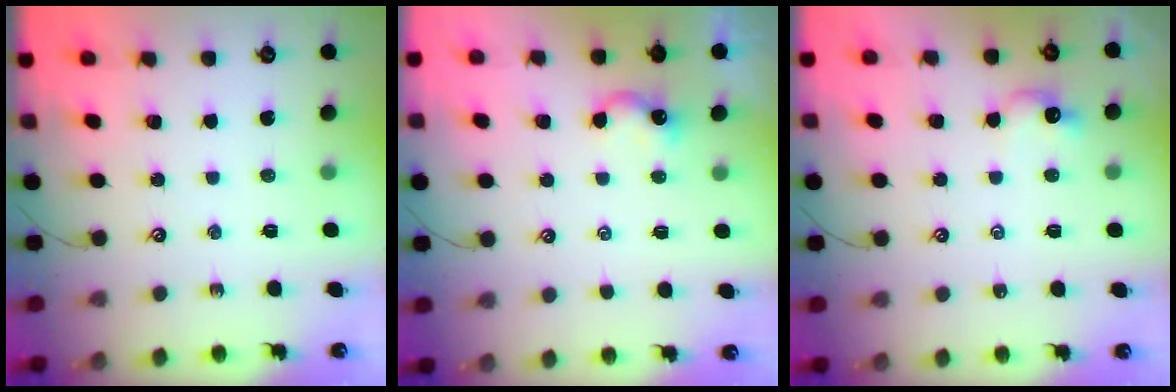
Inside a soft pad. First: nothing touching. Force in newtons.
{"total": 2.5, "press": 2.5, "slide": 0.2}
{"total": 1.5, "press": 1.4, "slide": 0.5}